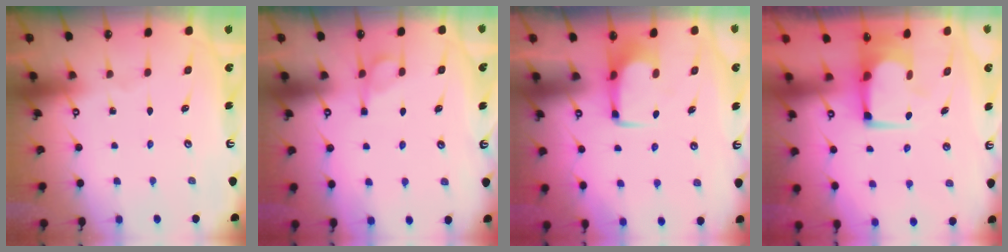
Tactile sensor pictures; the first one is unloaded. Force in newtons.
{"total": 5.1, "press": 5.0, "slide": 0.7}
{"total": 0.6, "press": 0.5, "slide": 0.2}
{"total": 3.3, "press": 3.3, "slide": 0.3}